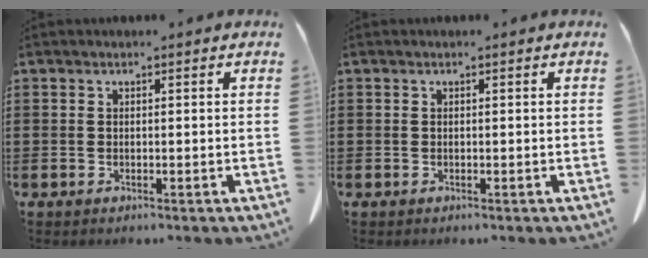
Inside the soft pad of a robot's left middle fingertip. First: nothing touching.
{"total": 0.0}